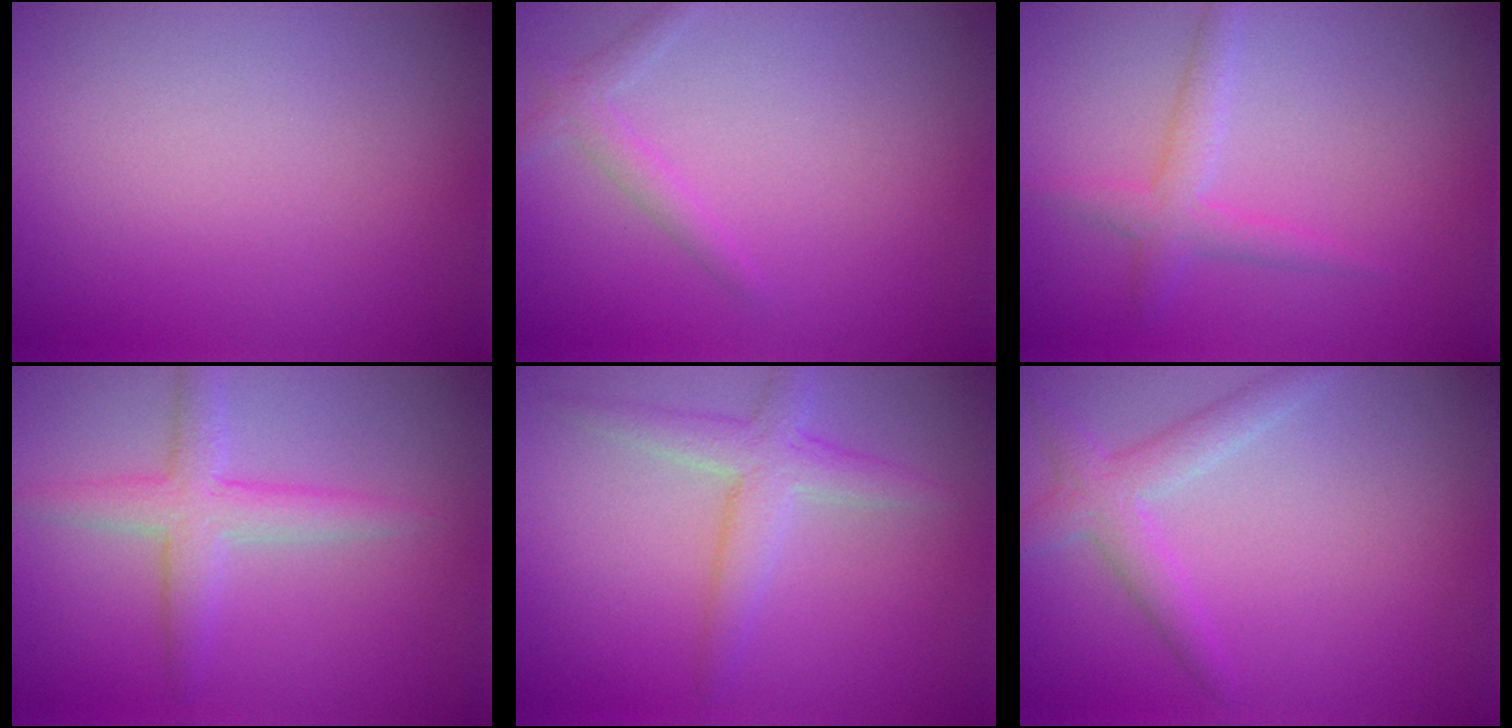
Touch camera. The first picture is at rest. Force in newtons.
{"total": 1.5, "press": 1.5, "slide": 0.1}
{"total": 2.3, "press": 2.3, "slide": 0.1}
{"total": 3.3, "press": 3.3, "slide": 0.3}
{"total": 3.2, "press": 3.2, "slide": 0.2}
{"total": 2.8, "press": 2.7, "slide": 0.2}